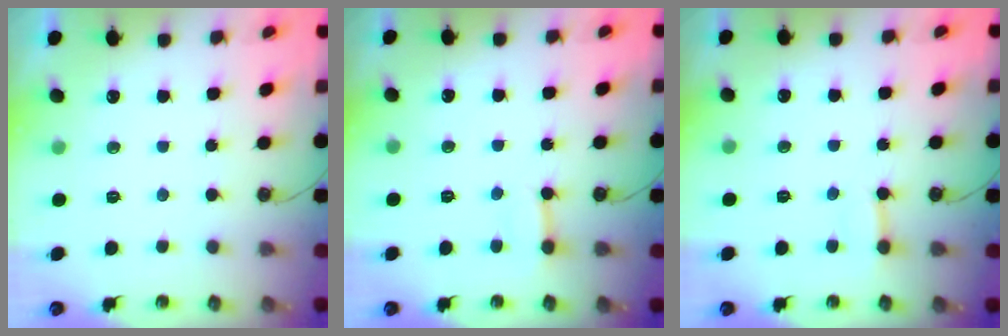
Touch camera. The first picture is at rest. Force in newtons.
{"total": 4.9, "press": 4.9, "slide": 0.5}
{"total": 3.1, "press": 3.0, "slide": 0.3}